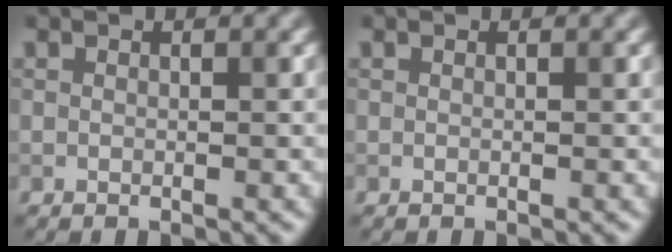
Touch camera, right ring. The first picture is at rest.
{"total": 0.0}